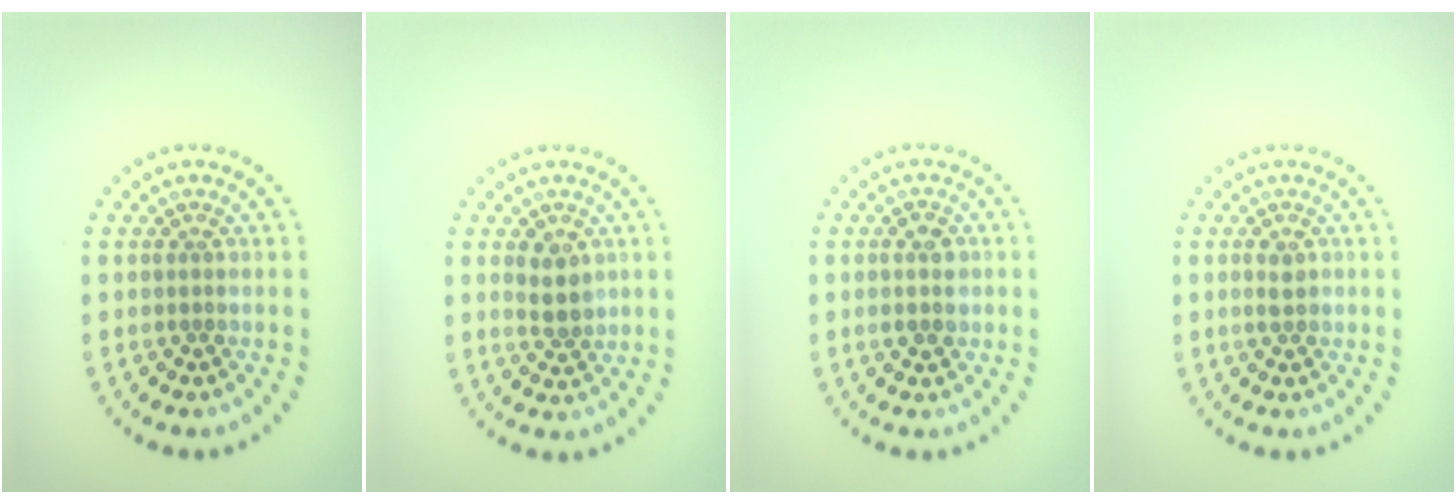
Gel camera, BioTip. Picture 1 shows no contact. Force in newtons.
{"total": 2.4, "press": 2.3, "slide": 0.8}
{"total": 2.7, "press": 2.7, "slide": 0.1}
{"total": 1.2, "press": 1.2, "slide": 0.1}